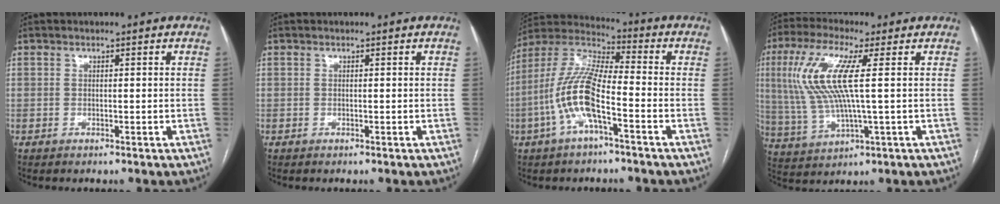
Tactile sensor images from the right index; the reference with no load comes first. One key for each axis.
{"total": 0.0}
{"total": 12.1, "fx": -3.8, "fy": 2.6, "fz": 11.2, "tx": -0.249, "ty": 0.012, "tz": -0.077}
{"total": 12.1, "fx": 2.4, "fy": 1.4, "fz": 11.7, "tx": -0.276, "ty": 0.009, "tz": 0.046}